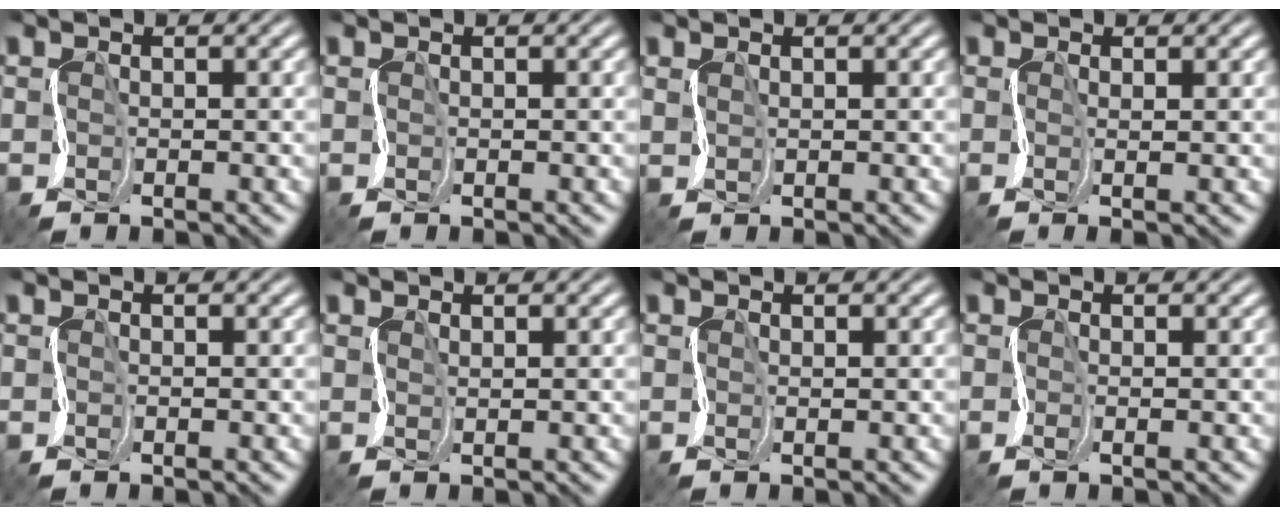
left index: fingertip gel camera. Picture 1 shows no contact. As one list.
[{"total": 0.0}, {"total": 0.9, "force": [0.8, -0.2, -0.3], "torque": [-0.002, 0.005, 0.020]}, {"total": 0.9, "force": [0.5, 0.1, 0.8], "torque": [-0.014, 0.005, 0.010]}, {"total": 0.0}, {"total": 0.9, "force": [0.8, -0.3, -0.3], "torque": [0.000, 0.008, 0.017]}, {"total": 0.5, "force": [0.5, -0.1, -0.2], "torque": [0.000, 0.002, 0.013]}, {"total": 0.6, "force": [0.2, 0.2, 0.6], "torque": [-0.009, -0.001, 0.001]}]